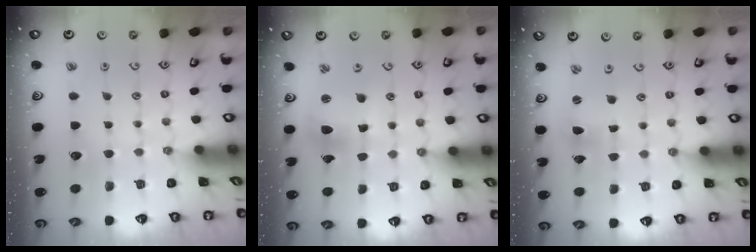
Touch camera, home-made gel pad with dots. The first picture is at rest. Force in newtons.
{"total": 9.8, "press": 9.7, "slide": 1.2}
{"total": 1.6, "press": 1.6, "slide": 0.3}